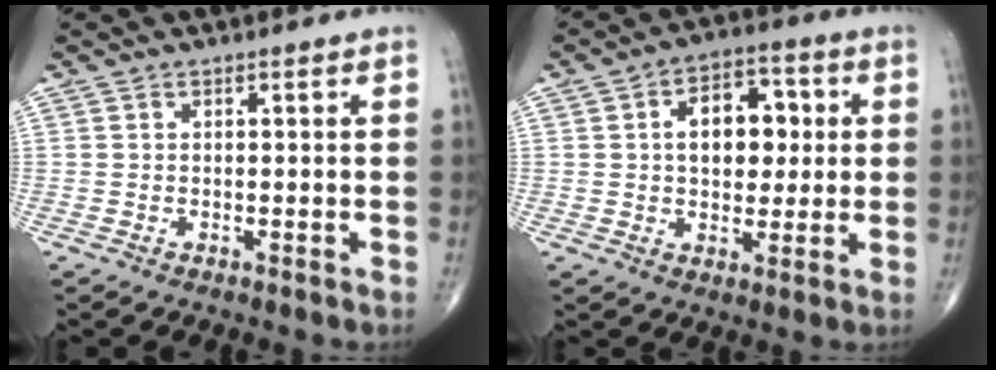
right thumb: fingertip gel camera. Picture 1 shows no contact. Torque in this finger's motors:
{"motor_torque": [0.36, 2.76, 1.06, 0.21, 0.15]}